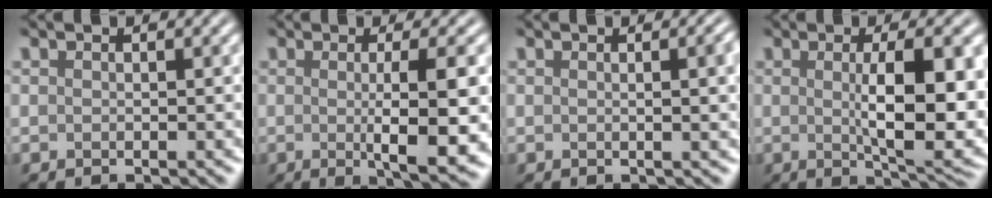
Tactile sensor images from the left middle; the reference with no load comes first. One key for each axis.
{"total": 7.3, "fx": -0.6, "fy": 1.4, "fz": 7.1, "tx": -0.104, "ty": -0.005, "tz": -0.002}
{"total": 3.6, "fx": 0.4, "fy": 1.4, "fz": 3.3, "tx": -0.020, "ty": 0.013, "tz": 0.000}
{"total": 8.7, "fx": 0.2, "fy": 2.3, "fz": 8.4, "tx": -0.112, "ty": -0.003, "tz": 0.011}